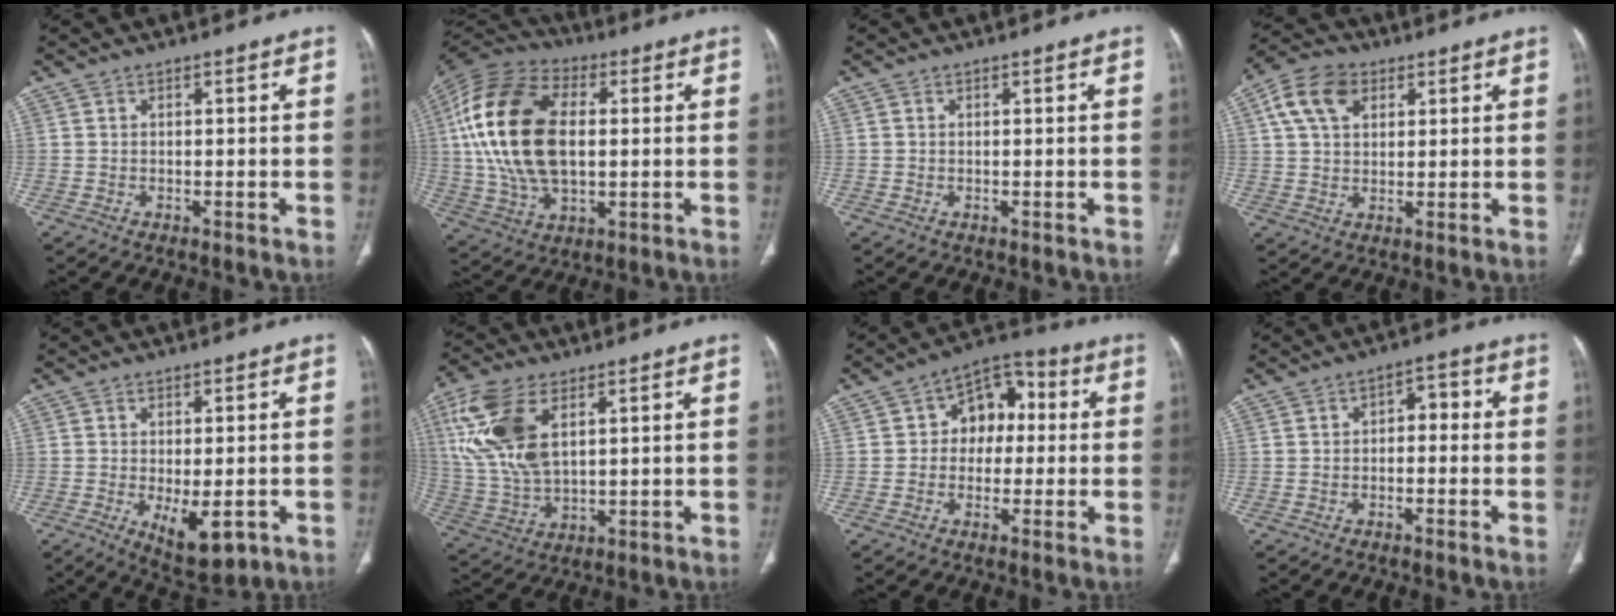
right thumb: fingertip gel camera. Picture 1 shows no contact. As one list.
[{"total": 22.9, "force": [2.4, 13.3, 18.5], "torque": [-0.375, 0.005, 0.042]}, {"total": 0.0}, {"total": 9.6, "force": [3.8, 6.5, 6.0], "torque": [-0.102, 0.006, 0.065]}, {"total": 8.0, "force": [-2.5, 3.5, 6.8], "torque": [-0.094, -0.012, -0.022]}, {"total": 15.6, "force": [5.6, 8.3, 12.1], "torque": [-0.260, -0.009, 0.117]}, {"total": 9.9, "force": [1.1, 7.2, 6.7], "torque": [-0.052, 0.029, 0.006]}, {"total": 3.7, "force": [-0.3, 2.5, 2.8], "torque": [-0.020, 0.023, -0.013]}]